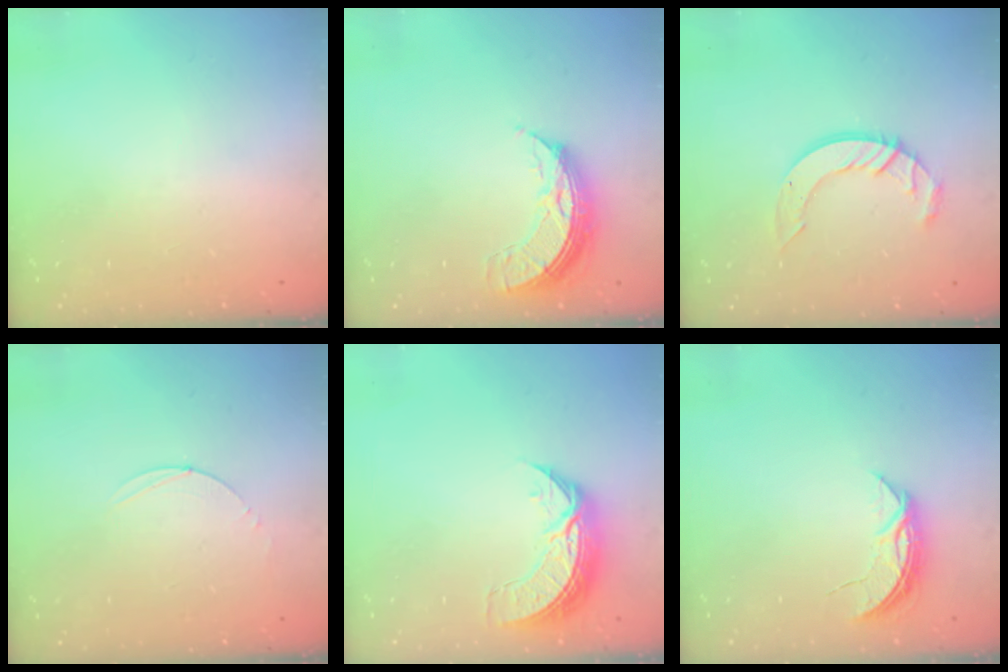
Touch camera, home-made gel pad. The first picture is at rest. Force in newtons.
{"total": 7.9, "press": 7.8, "slide": 0.8}
{"total": 9.8, "press": 9.8, "slide": 0.9}
{"total": 2.8, "press": 2.8, "slide": 0.3}
{"total": 8.6, "press": 8.6, "slide": 0.6}
{"total": 5.9, "press": 5.8, "slide": 0.5}